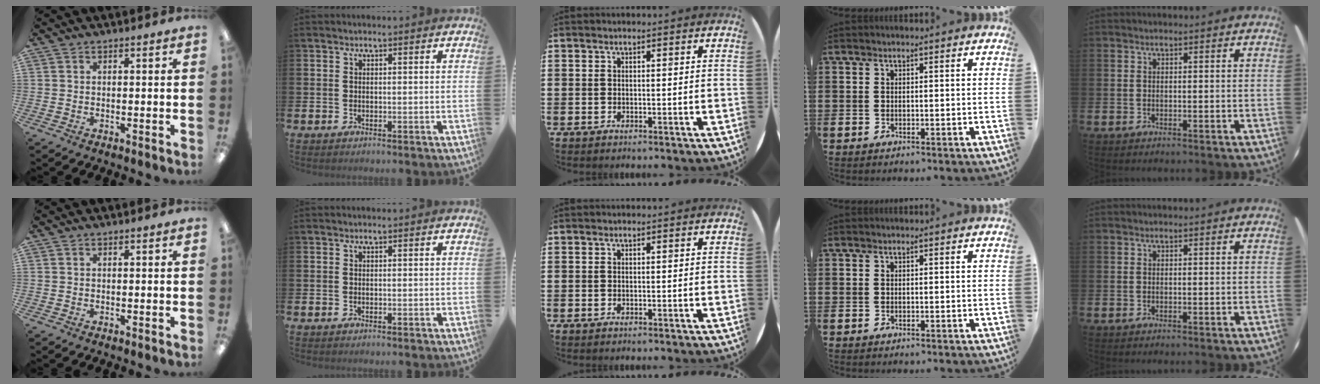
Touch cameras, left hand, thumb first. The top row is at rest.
{}